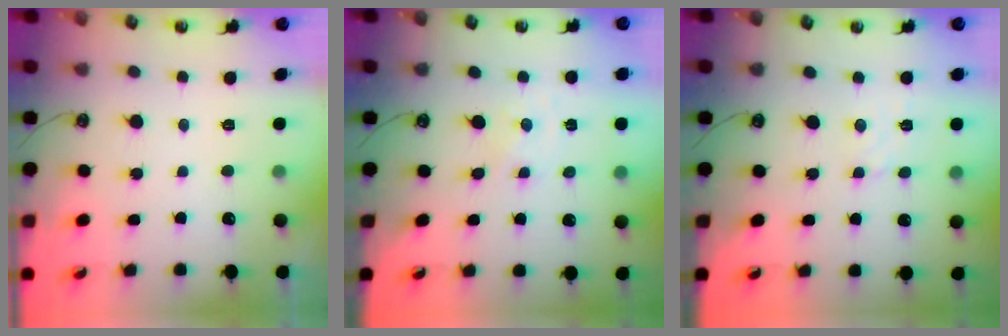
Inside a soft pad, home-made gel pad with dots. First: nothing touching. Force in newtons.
{"total": 0.0}
{"total": 2.4, "press": 2.4, "slide": 0.6}